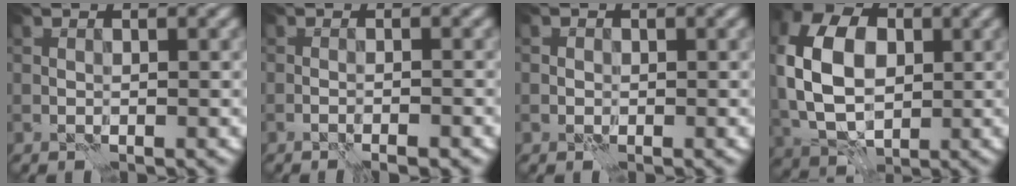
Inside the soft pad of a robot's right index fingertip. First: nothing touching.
{"total": 2.2, "force": [-1.6, 0.2, 1.4], "torque": [-0.014, 0.005, -0.031]}
{"total": 0.7, "force": [-0.1, 0.5, -0.4], "torque": [0.012, -0.004, -0.006]}
{"total": 10.0, "force": [0.9, 7.1, 7.0], "torque": [-0.163, 0.010, 0.008]}